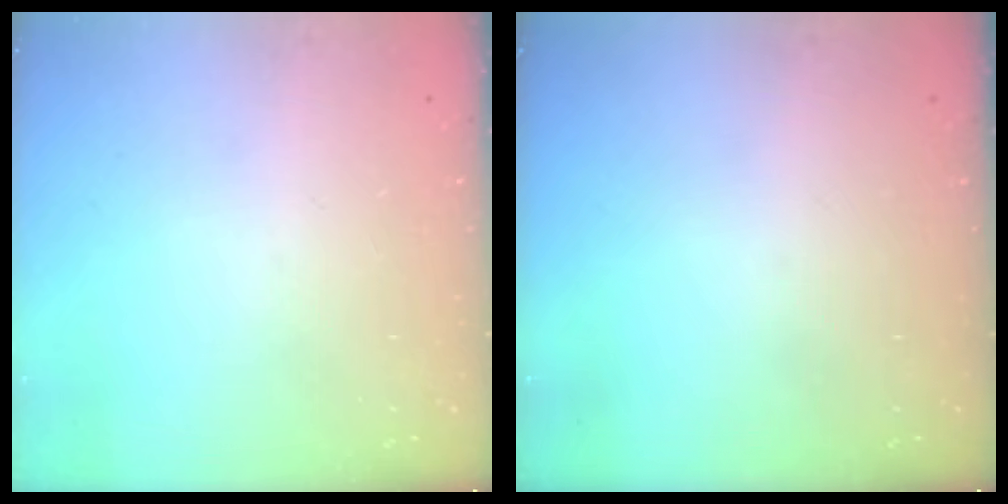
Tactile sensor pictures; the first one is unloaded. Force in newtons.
{"total": 0.0}